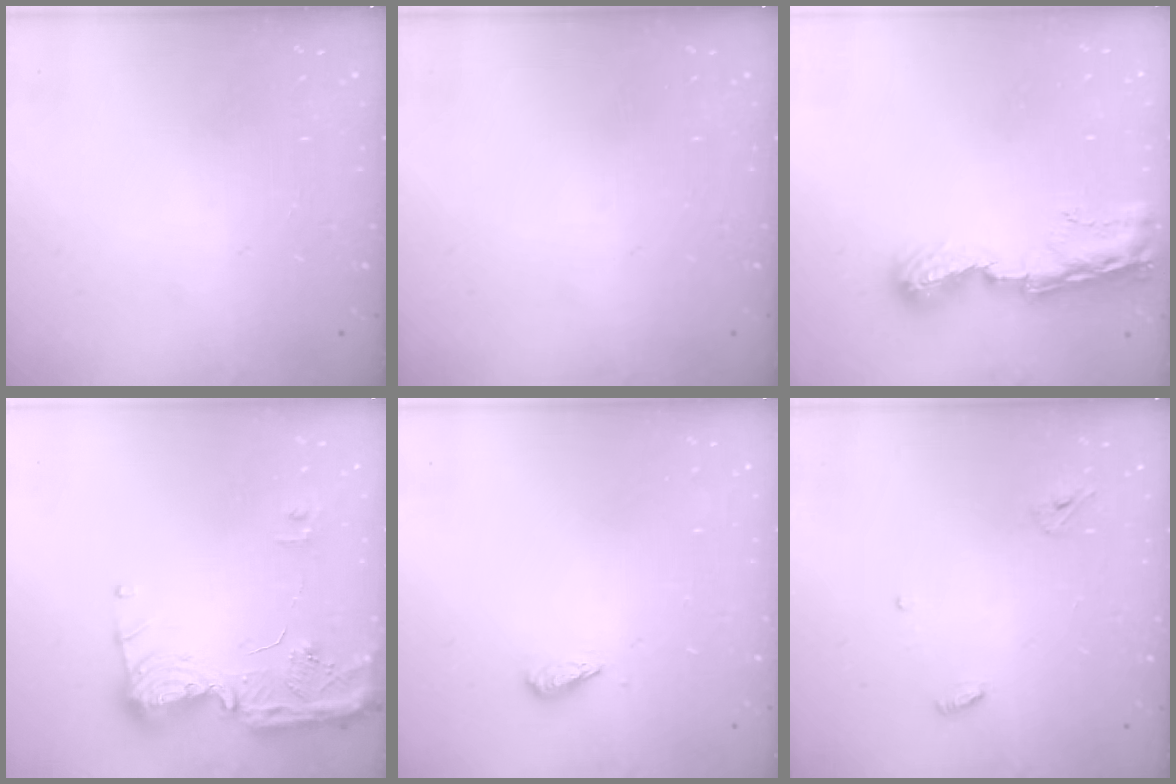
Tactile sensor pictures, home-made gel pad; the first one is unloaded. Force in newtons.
{"total": 0.0}
{"total": 9.8, "press": 9.7, "slide": 1.0}
{"total": 15.0, "press": 14.9, "slide": 0.8}
{"total": 2.7, "press": 2.7, "slide": 0.6}
{"total": 3.7, "press": 3.6, "slide": 0.3}